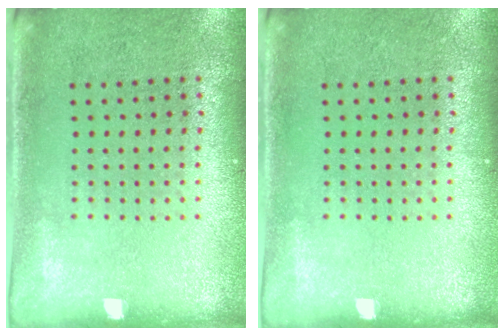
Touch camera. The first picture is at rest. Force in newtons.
{"total": 0.0}